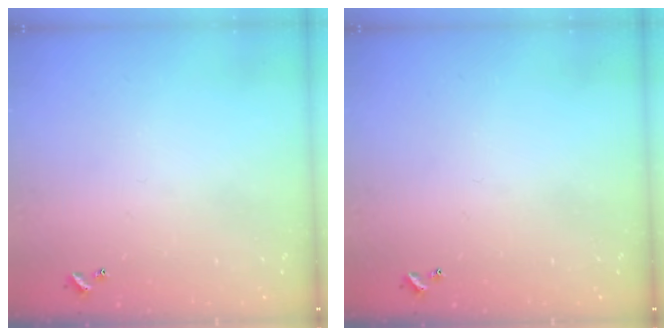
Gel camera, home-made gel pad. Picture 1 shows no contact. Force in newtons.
{"total": 0.0}